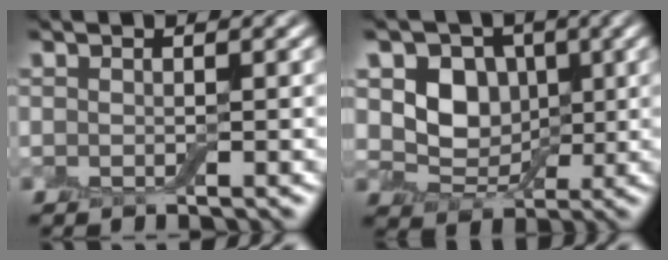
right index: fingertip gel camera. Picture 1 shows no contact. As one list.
[{"total": 5.1, "force": [0.7, 4.3, 2.7], "torque": [-0.045, -0.008, 0.002]}]